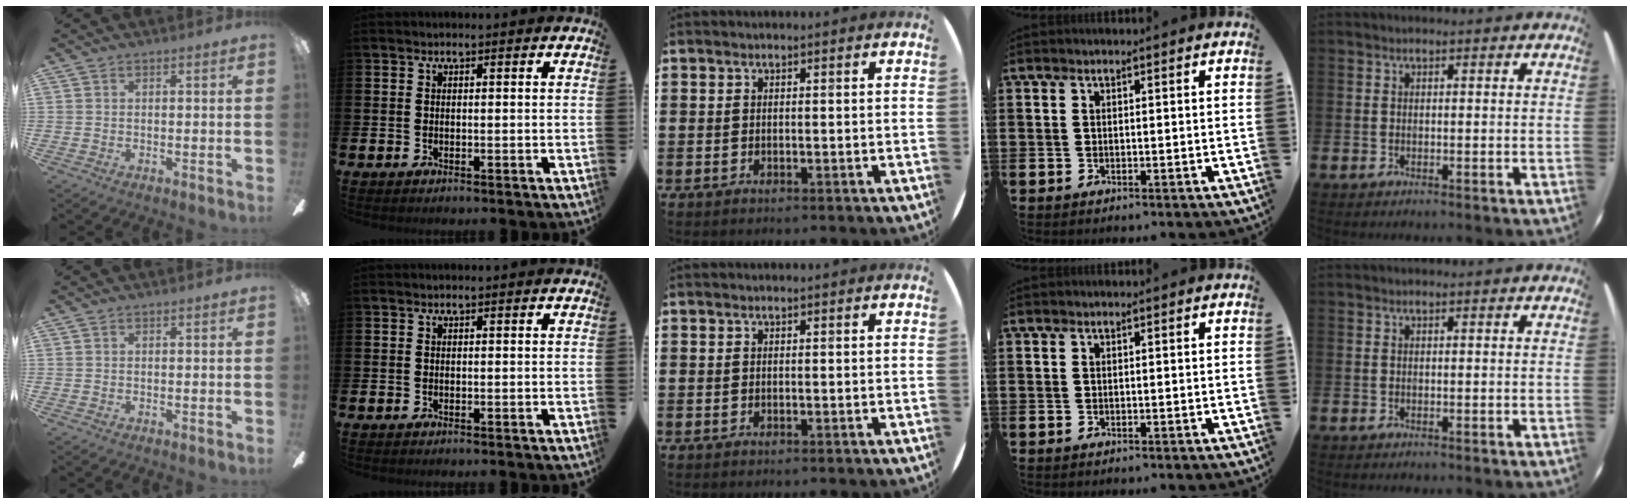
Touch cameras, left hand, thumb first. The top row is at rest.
{}